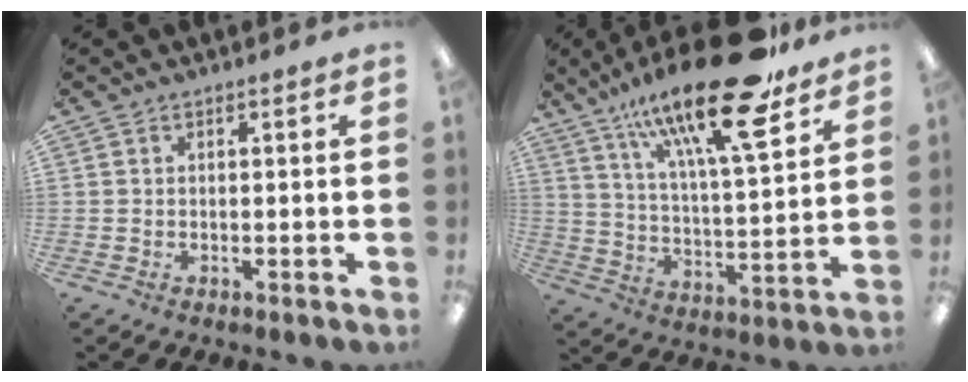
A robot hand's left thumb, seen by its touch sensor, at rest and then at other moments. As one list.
[{"total": 23.7, "force": [16.4, 6.1, 16.1], "torque": [-0.263, -0.097, 0.266]}]